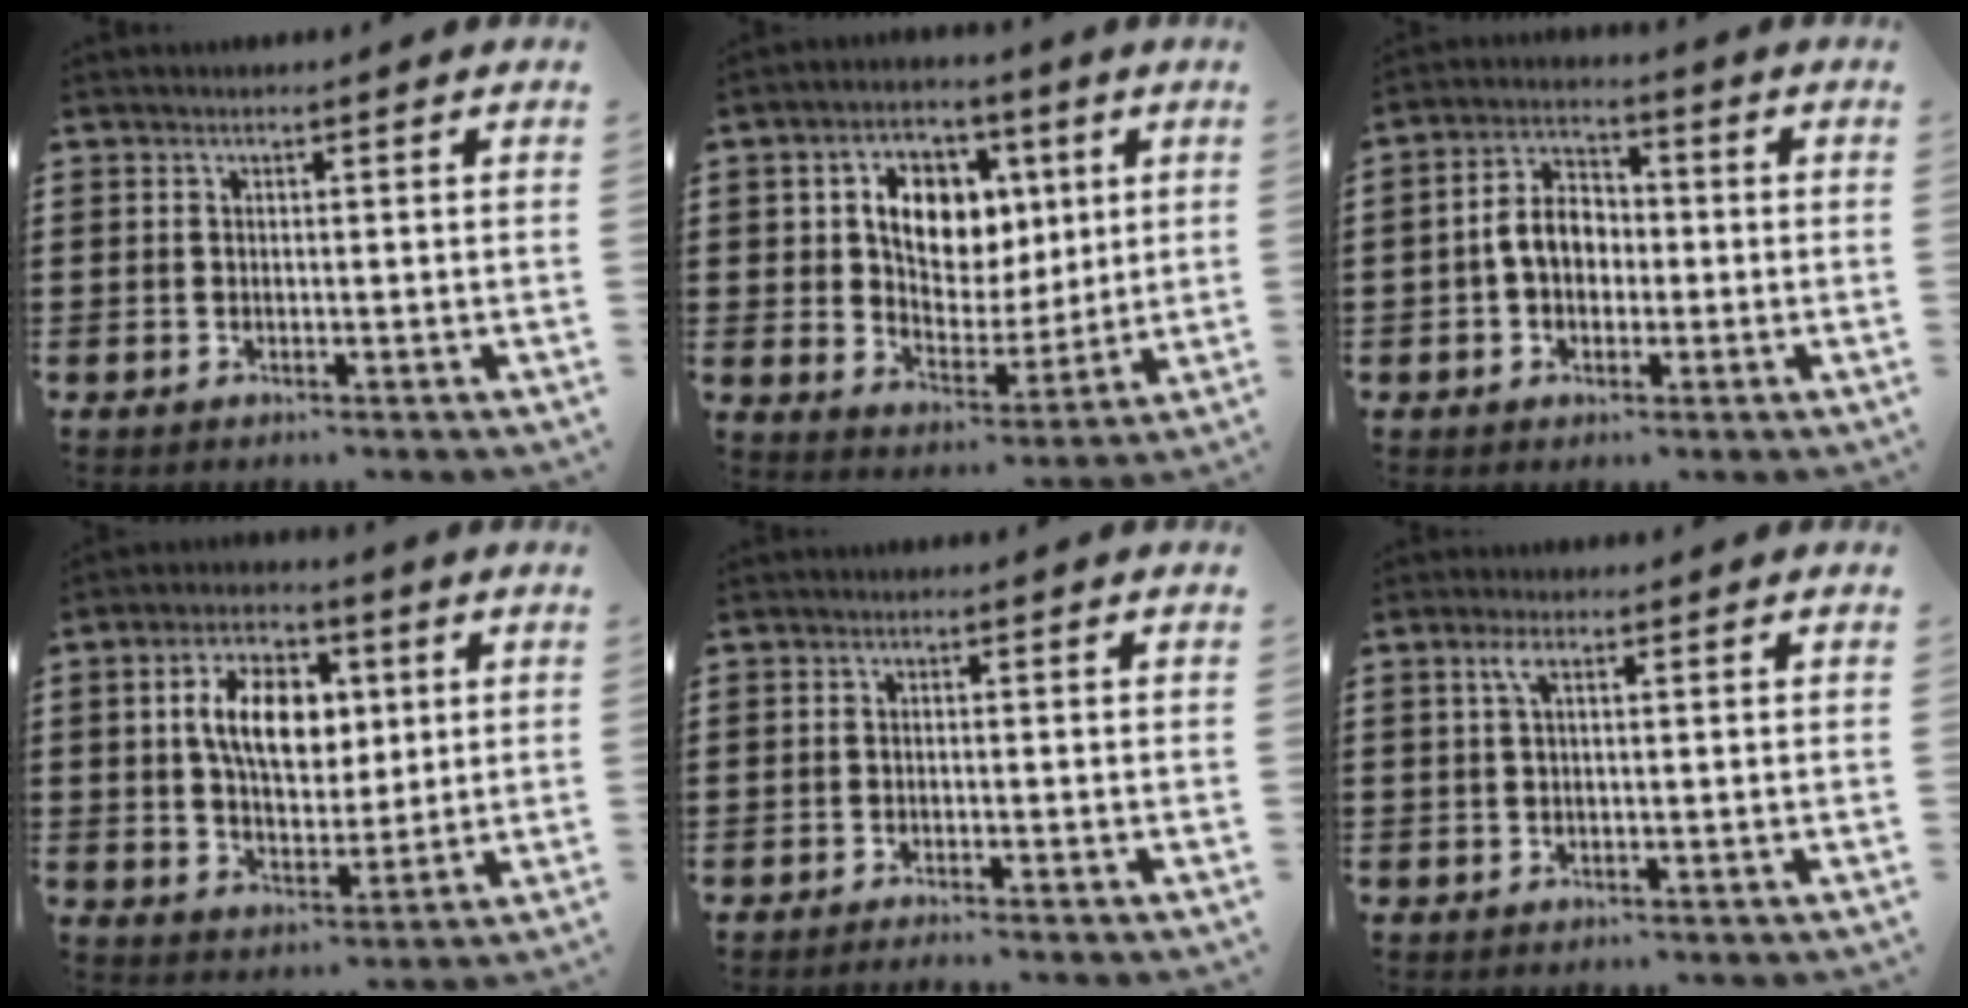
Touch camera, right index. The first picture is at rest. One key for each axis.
{"total": 9.2, "fx": 2.9, "fy": 6.9, "fz": 5.3, "tx": -0.111, "ty": 0.012, "tz": 0.047}
{"total": 6.0, "fx": -0.8, "fy": 4.4, "fz": 4.1, "tx": -0.097, "ty": 0.008, "tz": -0.021}
{"total": 9.3, "fx": 2.0, "fy": 5.8, "fz": 7.0, "tx": -0.143, "ty": 0.013, "tz": 0.031}
{"total": 1.0, "fx": -0.9, "fy": -0.2, "fz": 0.2, "tx": -0.005, "ty": 0.000, "tz": -0.019}
{"total": 2.0, "fx": 0.6, "fy": 0.5, "fz": 1.8, "tx": -0.039, "ty": 0.006, "tz": 0.010}